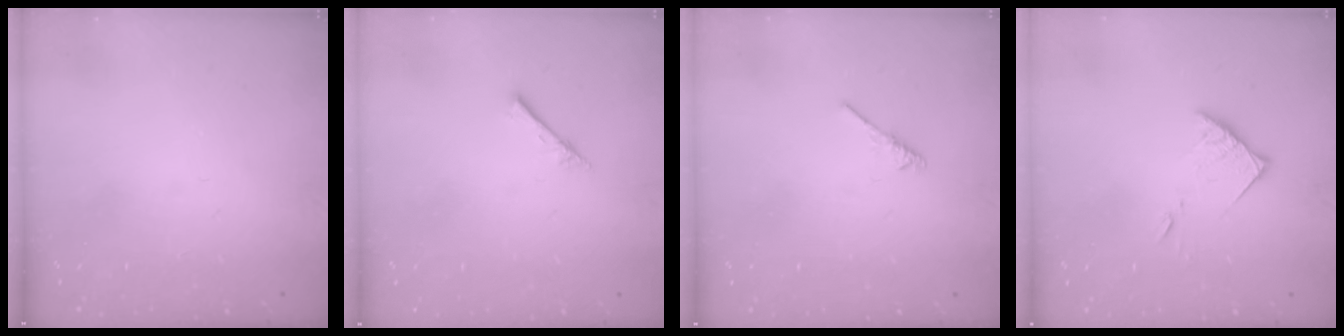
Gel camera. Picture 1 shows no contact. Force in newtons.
{"total": 3.2, "press": 3.2, "slide": 0.4}
{"total": 1.9, "press": 1.9, "slide": 0.4}
{"total": 5.0, "press": 5.0, "slide": 0.8}